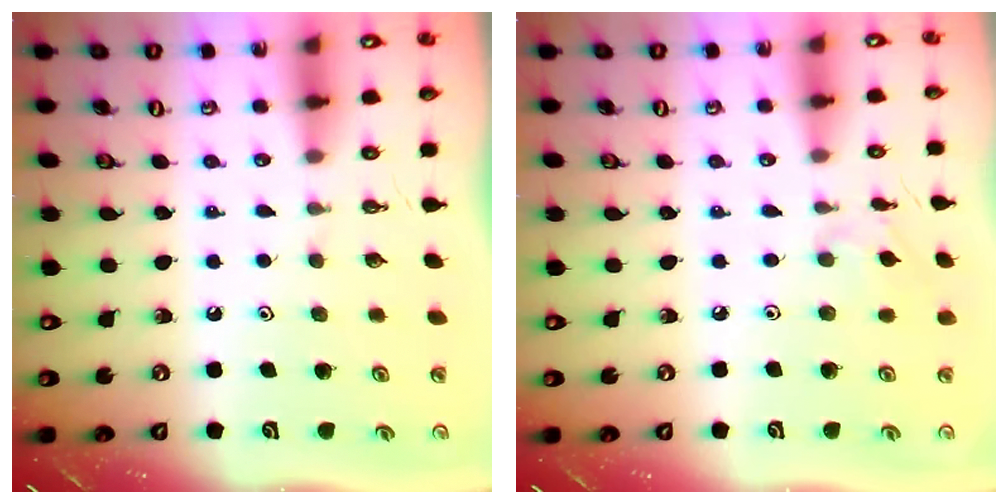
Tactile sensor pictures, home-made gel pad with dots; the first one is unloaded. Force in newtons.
{"total": 3.3, "press": 3.3, "slide": 0.4}